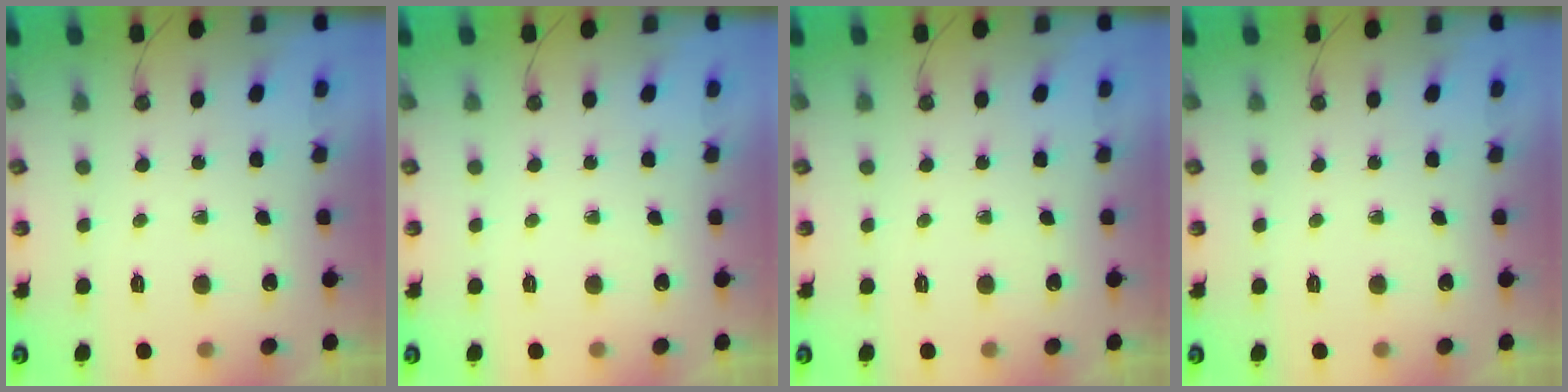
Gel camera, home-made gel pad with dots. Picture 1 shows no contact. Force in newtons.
{"total": 0.0}
{"total": 0.0}
{"total": 0.0}